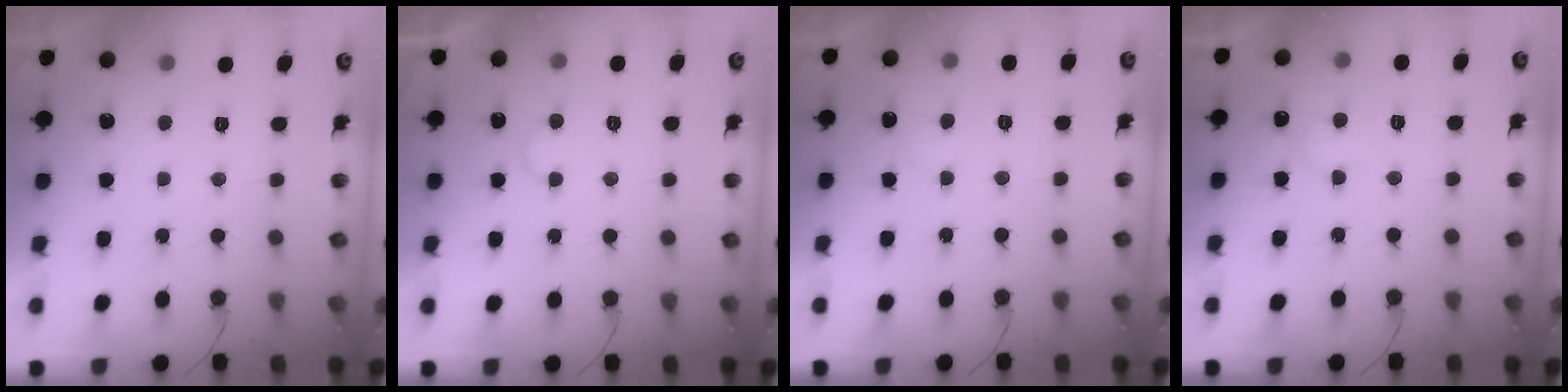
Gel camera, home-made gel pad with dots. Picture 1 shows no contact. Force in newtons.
{"total": 4.7, "press": 4.7, "slide": 0.4}
{"total": 4.9, "press": 4.9, "slide": 0.3}
{"total": 7.3, "press": 7.3, "slide": 0.4}